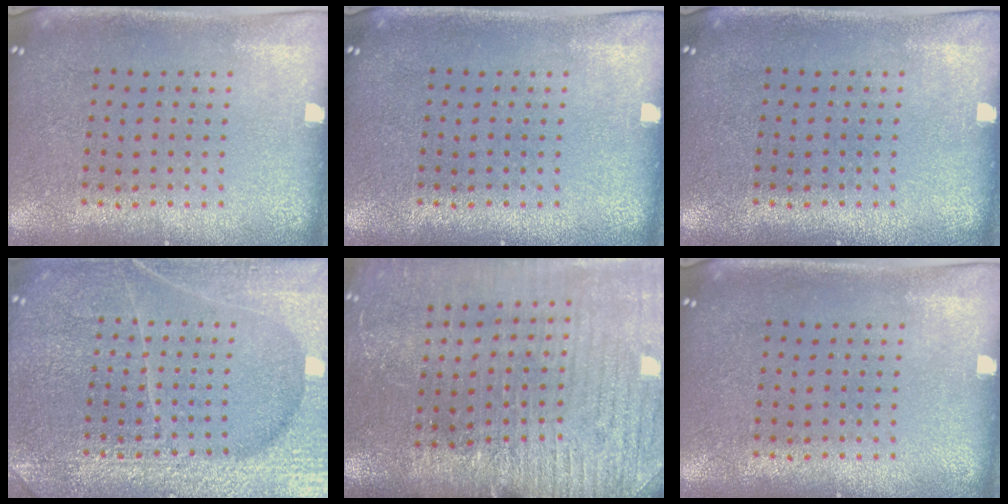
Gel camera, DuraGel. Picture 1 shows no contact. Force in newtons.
{"total": 0.0}
{"total": 0.0}
{"total": 6.7, "press": 6.6, "slide": 0.9}
{"total": 3.5, "press": 3.1, "slide": 1.6}
{"total": 0.0}